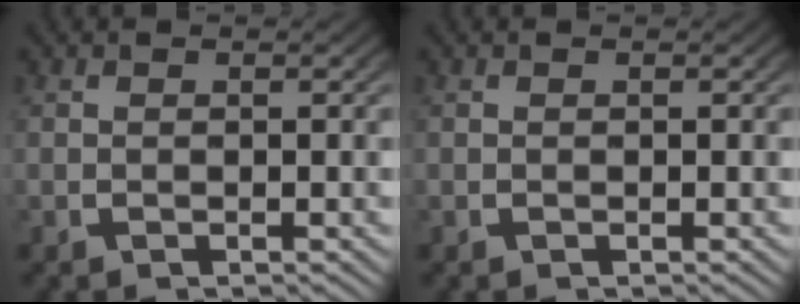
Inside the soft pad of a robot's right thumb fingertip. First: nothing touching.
{"total": 0.0}